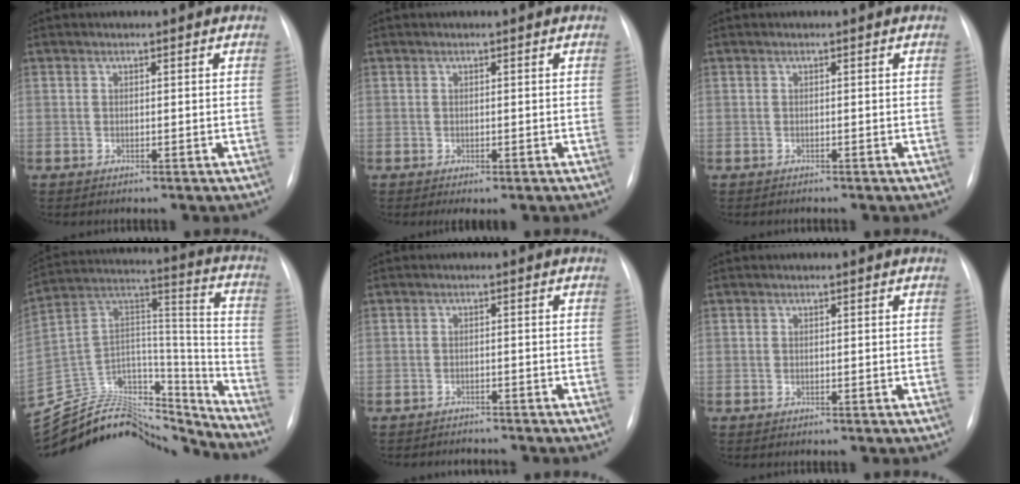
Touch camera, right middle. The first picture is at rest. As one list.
[{"total": 2.3, "force": [-1.6, 0.6, 1.6], "torque": [-0.021, -0.006, -0.018]}, {"total": 0.7, "force": [-0.7, 0.2, 0.1], "torque": [-0.007, -0.001, -0.010]}, {"total": 27.4, "force": [-25.6, 7.0, 6.7], "torque": [-0.157, 0.037, -0.406]}, {"total": 3.4, "force": [-3.3, 0.9, 0.1], "torque": [0.001, -0.006, -0.047]}, {"total": 0.0}]